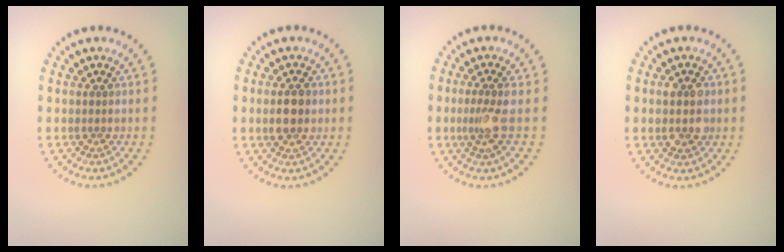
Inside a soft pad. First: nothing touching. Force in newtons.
{"total": 2.8, "press": 2.8, "slide": 0.1}
{"total": 2.1, "press": 1.6, "slide": 1.3}
{"total": 2.8, "press": 2.8, "slide": 0.3}